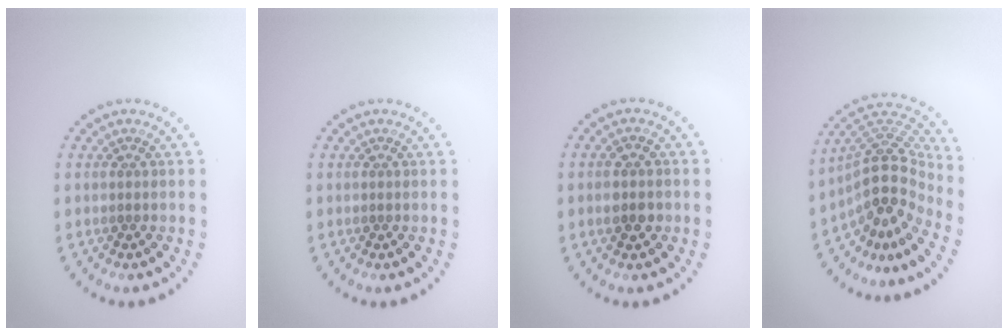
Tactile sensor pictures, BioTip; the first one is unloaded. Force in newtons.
{"total": 0.0}
{"total": 2.0, "press": 2.0, "slide": 0.3}
{"total": 5.3, "press": 3.9, "slide": 3.6}